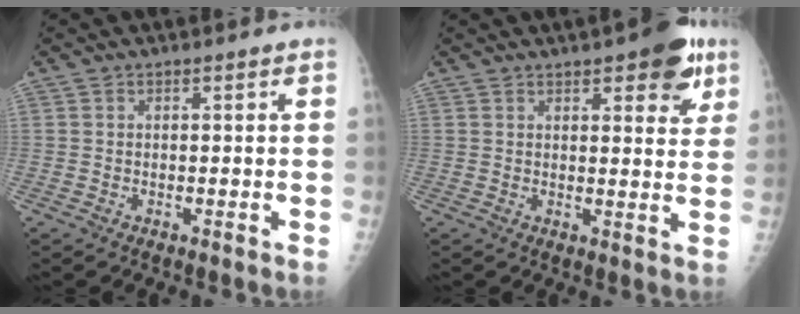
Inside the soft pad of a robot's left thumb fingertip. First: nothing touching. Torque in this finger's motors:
{"motor_torque": [1.26, 1.18, 0.91, -0.71, 0.22]}